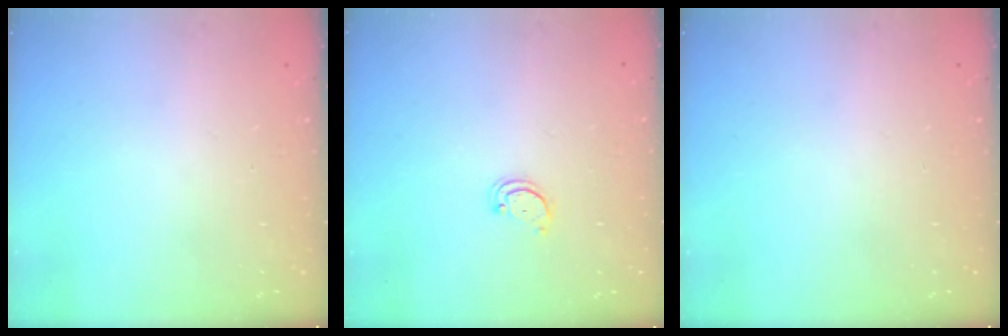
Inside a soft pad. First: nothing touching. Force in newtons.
{"total": 2.2, "press": 2.2, "slide": 0.2}
{"total": 0.0}